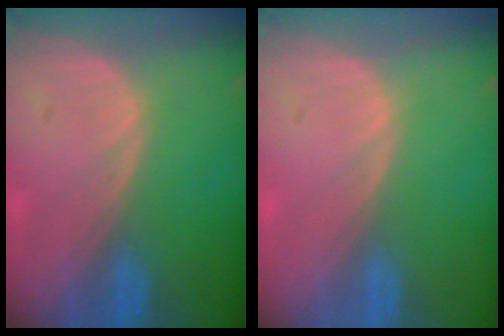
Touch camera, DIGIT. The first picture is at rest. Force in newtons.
{"total": 0.0}